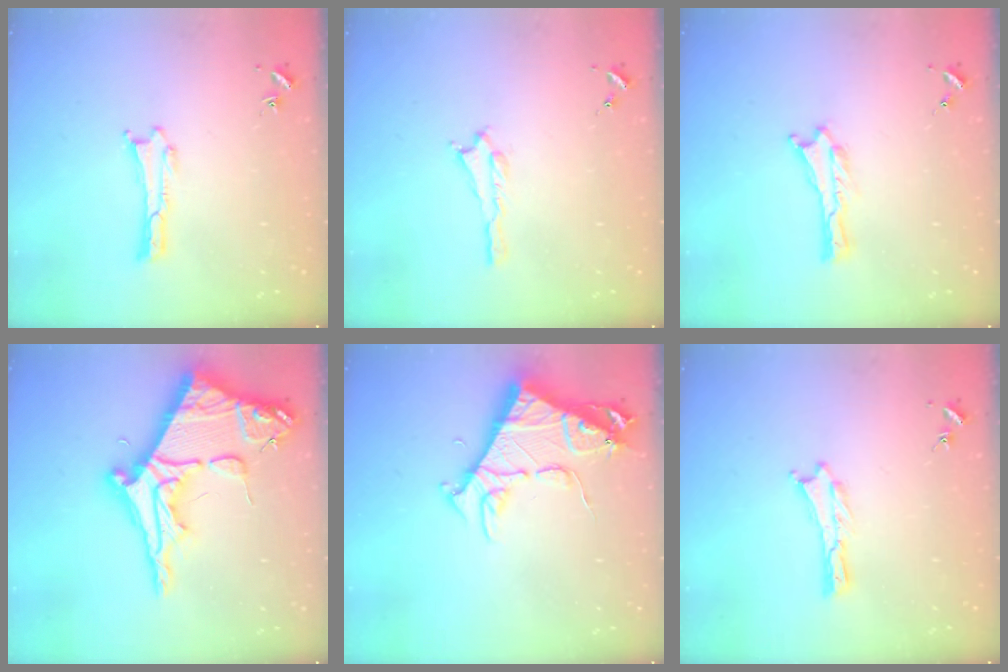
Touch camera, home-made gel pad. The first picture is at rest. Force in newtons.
{"total": 0.6, "press": 0.6, "slide": 0.2}
{"total": 0.0}
{"total": 12.1, "press": 12.1, "slide": 1.3}
{"total": 7.9, "press": 7.9, "slide": 0.9}
{"total": 0.0}